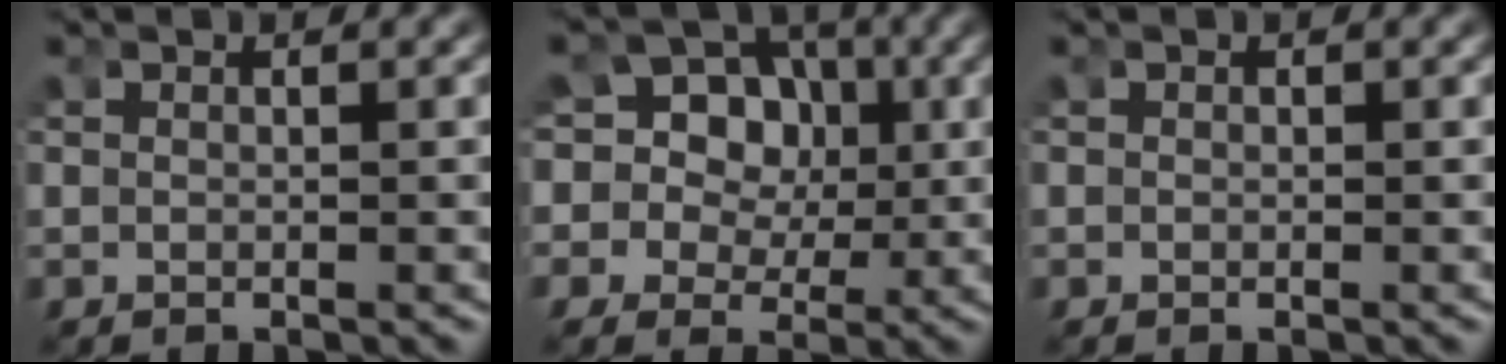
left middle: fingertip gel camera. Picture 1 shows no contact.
{"total": 13.8, "force": [1.2, 12.4, 5.9], "torque": [-0.146, -0.019, 0.007]}
{"total": 0.0}